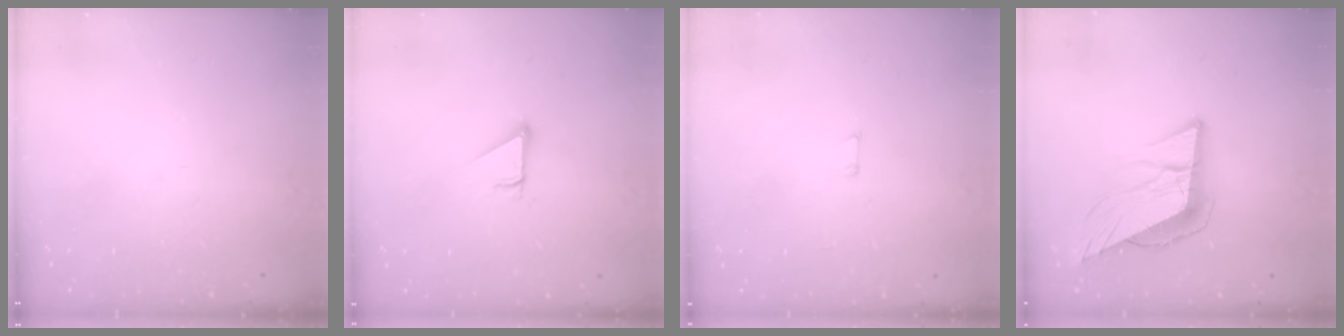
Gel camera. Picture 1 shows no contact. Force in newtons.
{"total": 2.9, "press": 2.8, "slide": 0.2}
{"total": 2.9, "press": 2.9, "slide": 0.2}
{"total": 12.4, "press": 11.9, "slide": 3.6}